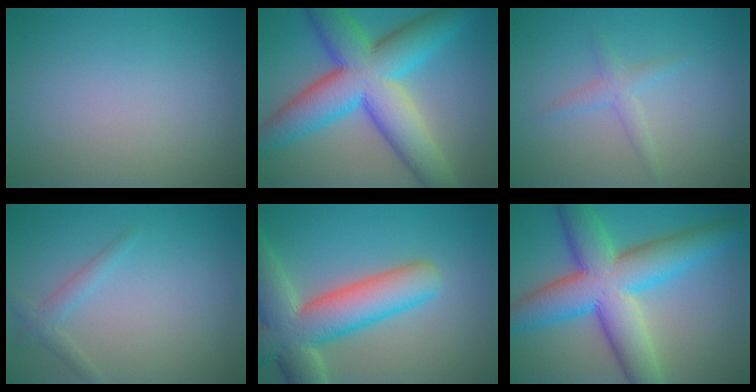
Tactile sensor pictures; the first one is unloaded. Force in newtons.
{"total": 12.1, "press": 12.1, "slide": 0.2}
{"total": 1.6, "press": 1.6, "slide": 0.1}
{"total": 1.5, "press": 1.5, "slide": 0.1}
{"total": 9.8, "press": 9.7, "slide": 0.9}
{"total": 11.0, "press": 11.0, "slide": 0.2}